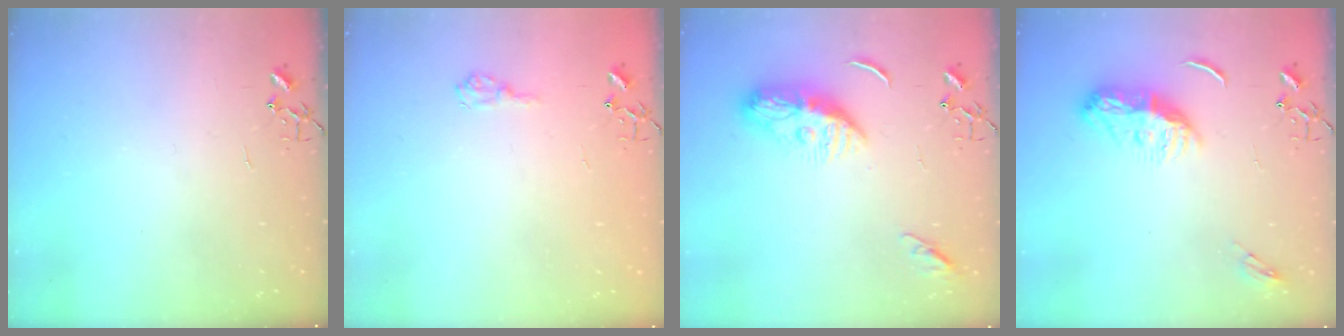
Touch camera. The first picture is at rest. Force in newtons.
{"total": 8.4, "press": 8.4, "slide": 0.8}
{"total": 10.4, "press": 10.4, "slide": 1.2}
{"total": 10.5, "press": 10.5, "slide": 0.4}